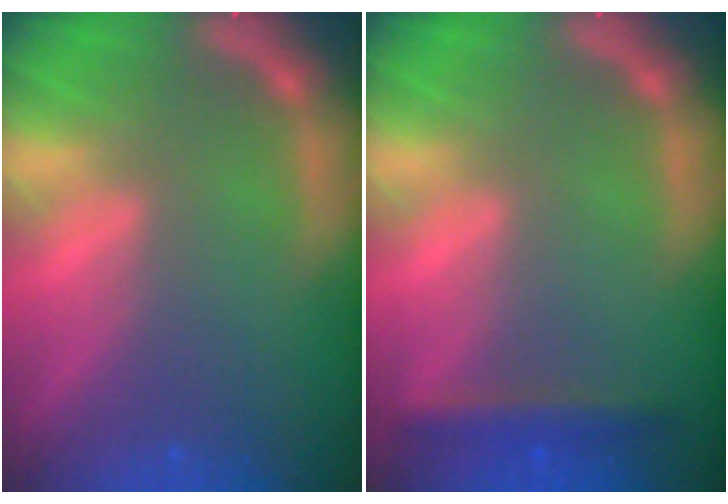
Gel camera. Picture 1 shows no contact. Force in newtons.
{"total": 2.4}